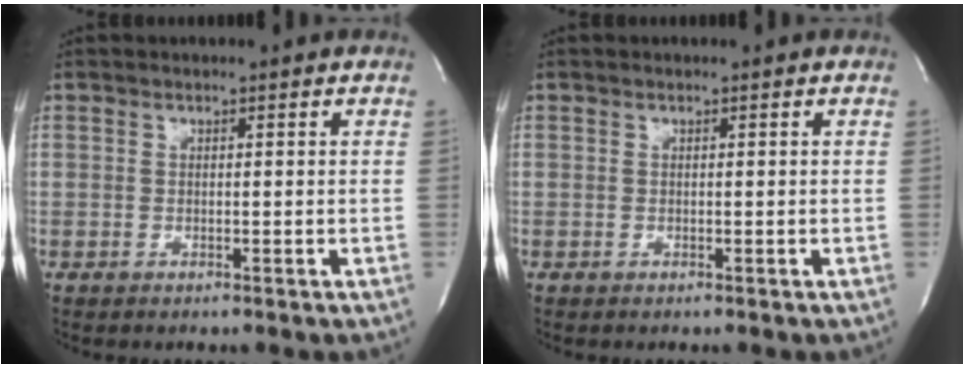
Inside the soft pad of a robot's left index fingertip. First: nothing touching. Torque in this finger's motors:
{"motor_torque": [0.00, 0.00, 0.00, 0.01]}